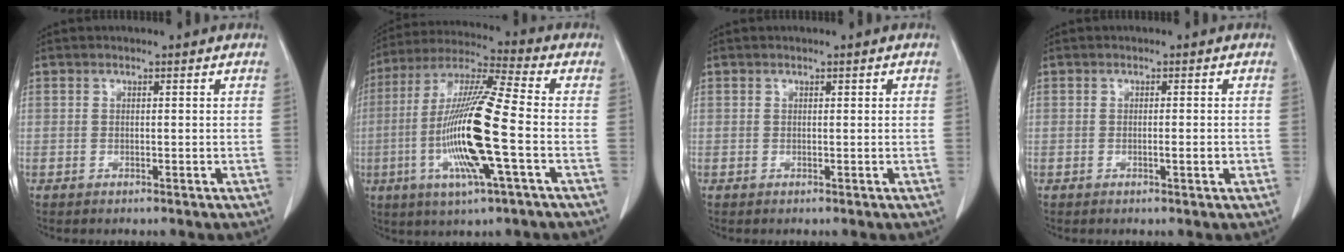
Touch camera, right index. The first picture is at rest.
{"total": 16.5, "force": [-3.5, 0.4, 16.2], "torque": [-0.330, -0.008, -0.071]}
{"total": 0.0}
{"total": 1.4, "force": [-0.3, 0.2, 1.4], "torque": [-0.023, 0.000, -0.002]}